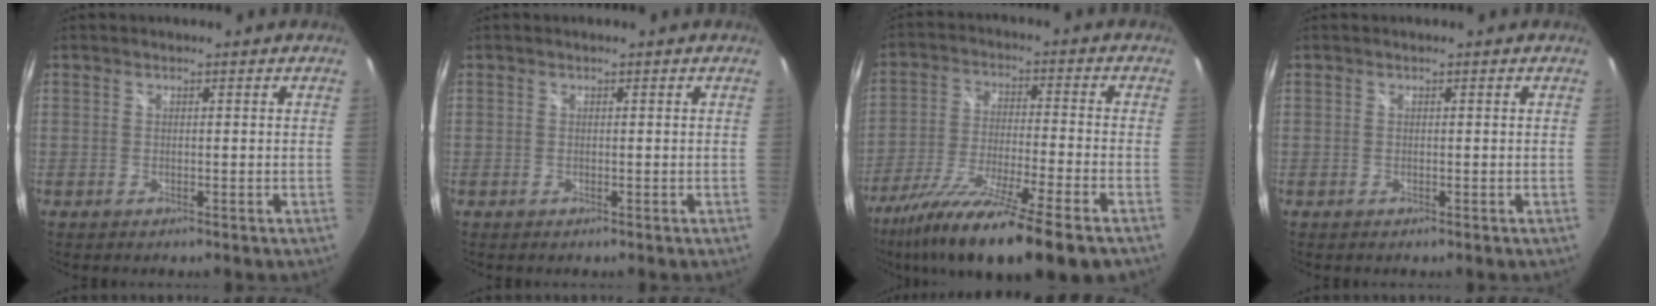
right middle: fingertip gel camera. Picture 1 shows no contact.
{"total": 0.0}
{"total": 19.2, "force": [-13.6, 1.1, 13.4], "torque": [-0.251, -0.059, -0.235]}
{"total": 0.0}